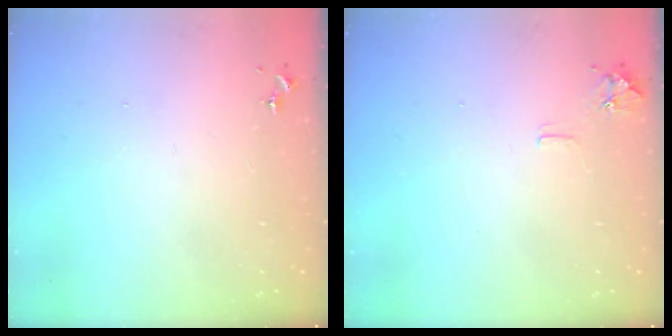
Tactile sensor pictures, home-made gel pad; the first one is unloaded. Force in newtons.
{"total": 6.3, "press": 6.3, "slide": 0.8}